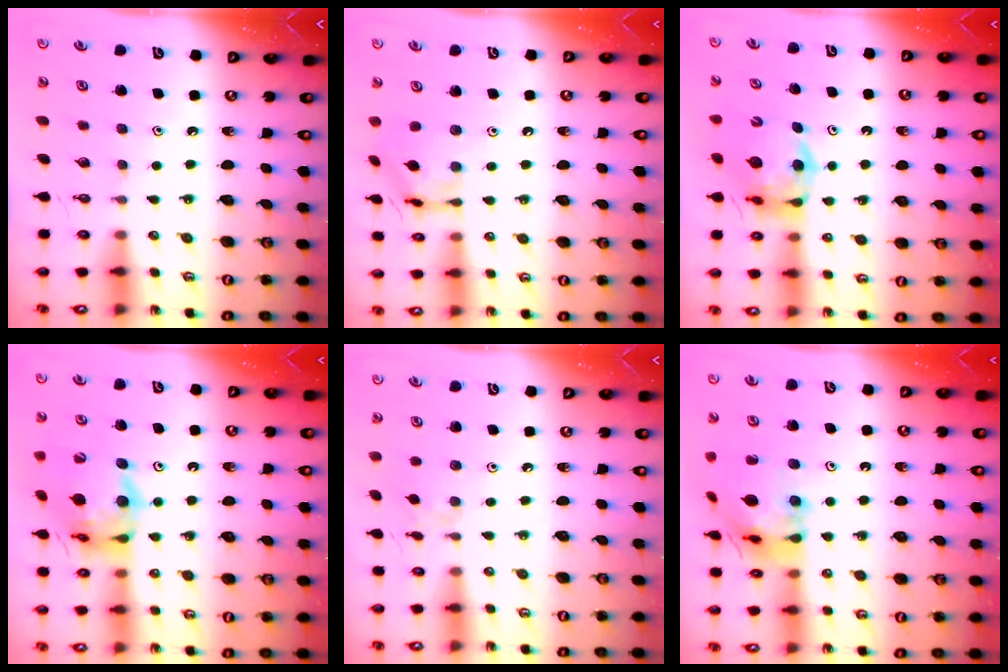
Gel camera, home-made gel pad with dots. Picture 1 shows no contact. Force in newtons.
{"total": 11.0, "press": 11.0, "slide": 0.9}
{"total": 11.4, "press": 11.3, "slide": 1.3}
{"total": 15.9, "press": 15.8, "slide": 1.7}
{"total": 2.1, "press": 2.1, "slide": 0.5}
{"total": 15.1, "press": 15.0, "slide": 1.8}